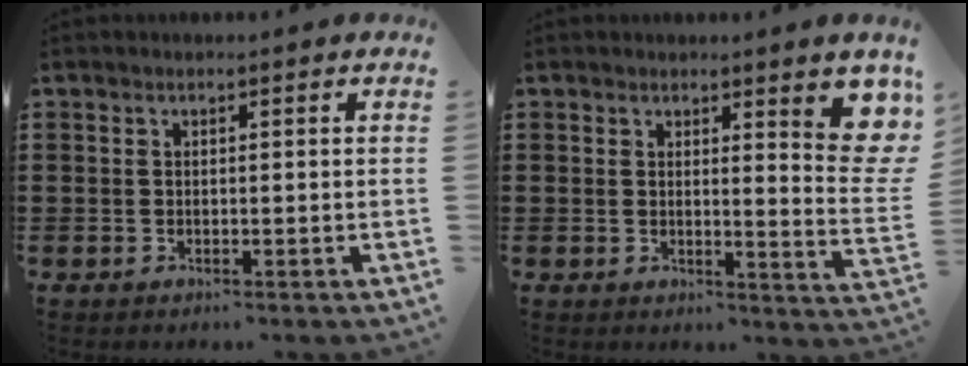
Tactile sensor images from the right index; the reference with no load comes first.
{"total": 5.4, "force": [3.0, 0.7, 4.4], "torque": [-0.065, -0.024, 0.046]}